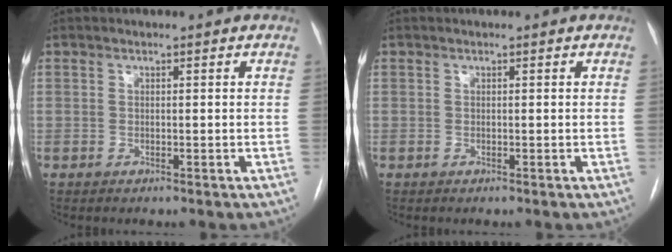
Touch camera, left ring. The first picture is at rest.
{"total": 0.0}